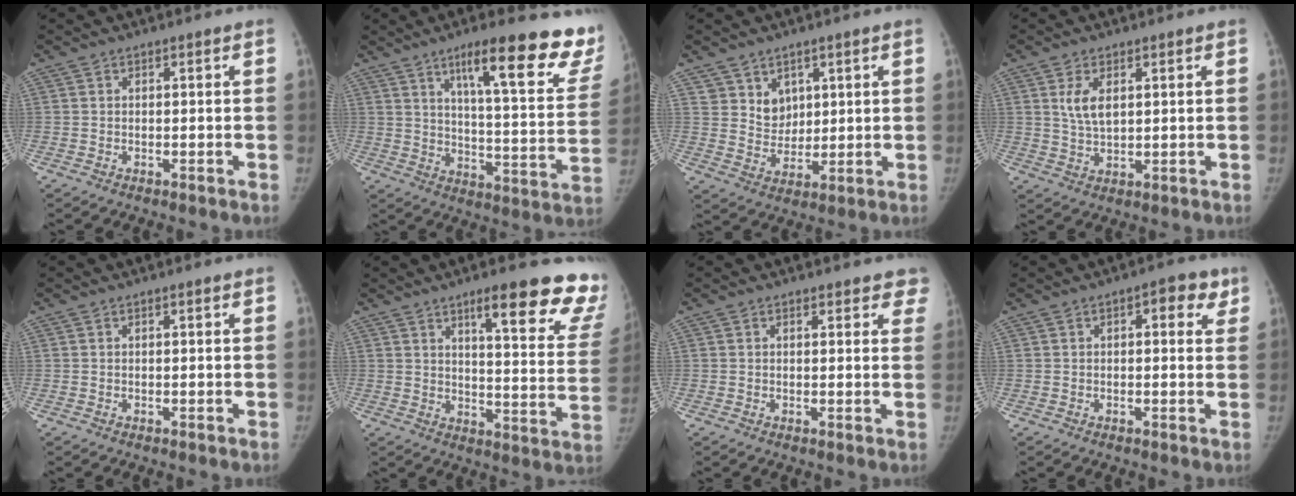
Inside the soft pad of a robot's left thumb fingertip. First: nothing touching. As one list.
[{"total": 23.4, "force": [16.0, 4.7, 16.3], "torque": [-0.182, -0.074, 0.218]}, {"total": 6.0, "force": [3.2, 4.9, 1.2], "torque": [0.016, -0.025, 0.065]}, {"total": 5.1, "force": [1.7, 2.8, 3.9], "torque": [-0.065, -0.010, 0.038]}, {"total": 0.0}, {"total": 20.7, "force": [14.8, 4.3, 13.7], "torque": [-0.136, -0.075, 0.183]}, {"total": 4.8, "force": [3.9, 2.0, 2.0], "torque": [0.017, -0.011, 0.032]}, {"total": 5.2, "force": [2.1, 2.5, 4.0], "torque": [-0.023, 0.001, 0.018]}]